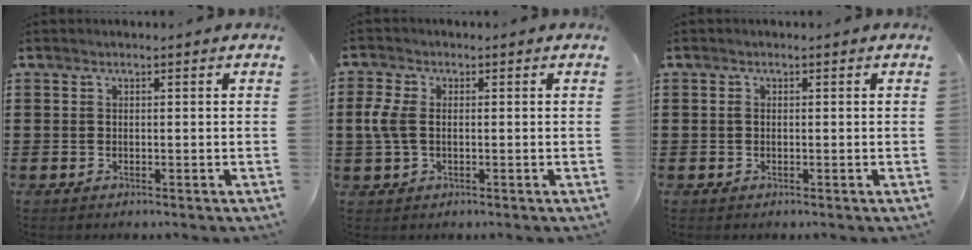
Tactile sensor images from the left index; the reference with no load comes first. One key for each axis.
{"total": 4.3, "fx": 0.0, "fy": 2.5, "fz": 3.4, "tx": -0.090, "ty": 0.002, "tz": -0.006}
{"total": 0.8, "fx": -0.1, "fy": 0.5, "fz": 0.6, "tx": -0.014, "ty": 0.001, "tz": -0.002}